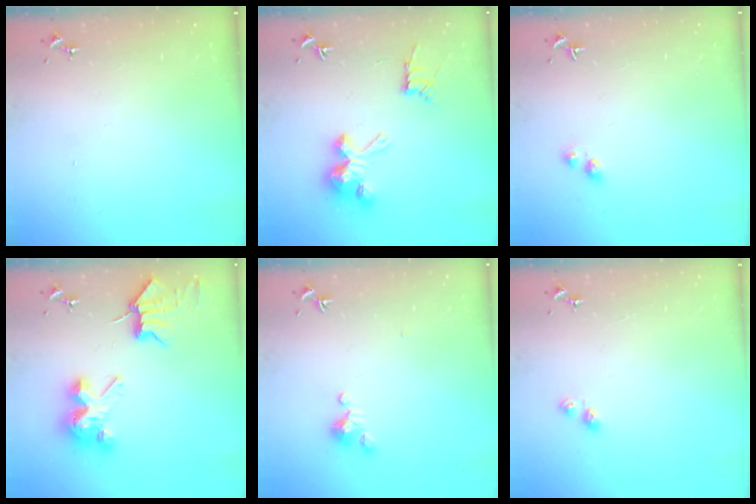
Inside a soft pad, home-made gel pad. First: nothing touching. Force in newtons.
{"total": 10.5, "press": 10.5, "slide": 0.5}
{"total": 3.6, "press": 3.5, "slide": 0.5}
{"total": 8.3, "press": 8.3, "slide": 0.3}
{"total": 2.9, "press": 2.9, "slide": 0.4}
{"total": 4.1, "press": 4.1, "slide": 0.3}